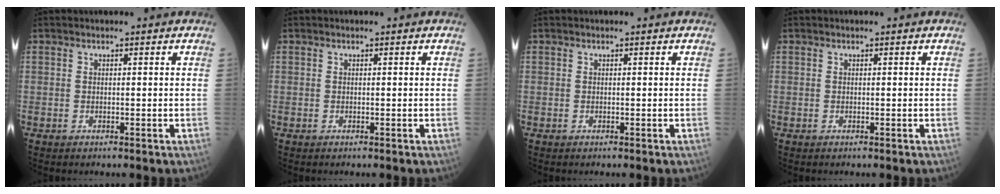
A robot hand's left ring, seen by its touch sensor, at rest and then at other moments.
{"total": 0.0}
{"total": 0.0}
{"total": 0.0}